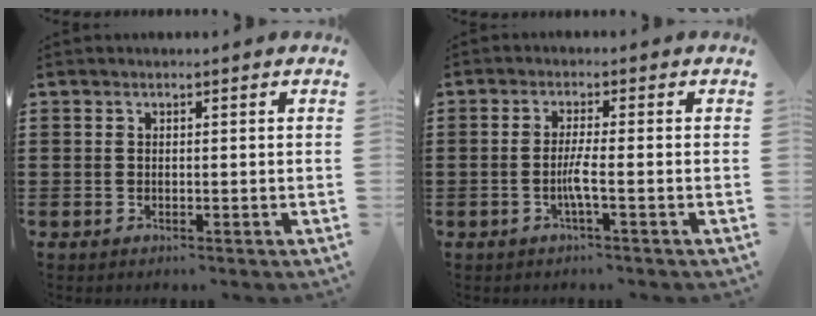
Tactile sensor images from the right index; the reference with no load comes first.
{"total": 3.1, "force": [-1.1, -0.2, 2.9], "torque": [-0.067, -0.011, -0.026]}